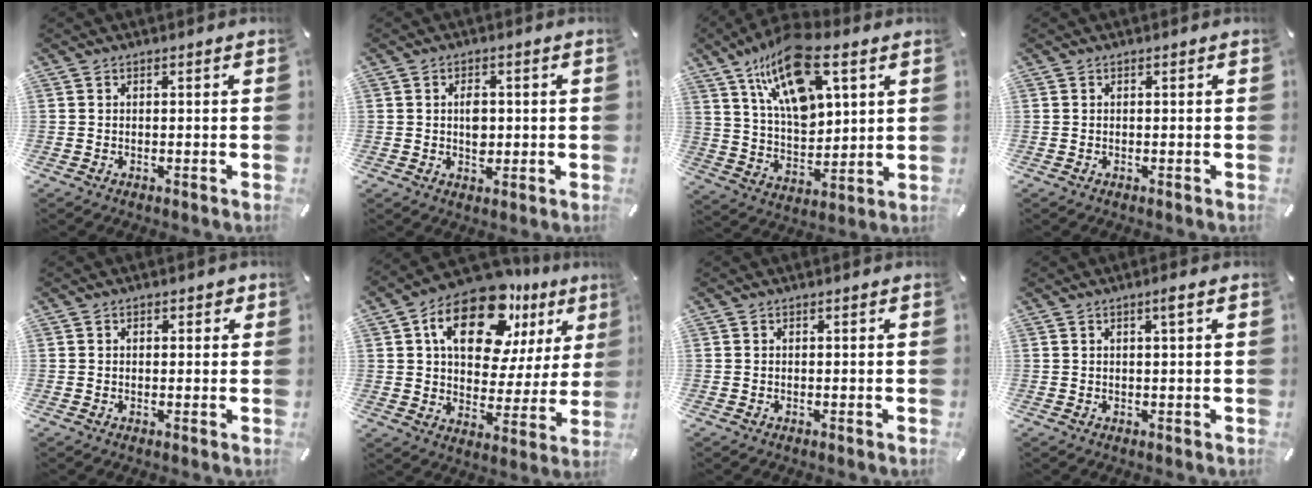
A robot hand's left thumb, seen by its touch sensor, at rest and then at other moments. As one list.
[{"total": 4.1, "force": [0.1, 2.8, 3.0], "torque": [-0.043, -0.001, -0.001]}, {"total": 17.1, "force": [9.6, 8.4, 11.4], "torque": [-0.220, -0.034, 0.166]}, {"total": 0.0}, {"total": 1.7, "force": [0.4, 1.2, 1.1], "torque": [-0.006, 0.002, 0.001]}, {"total": 19.0, "force": [10.8, 10.7, 11.4], "torque": [-0.179, -0.055, 0.186]}, {"total": 0.0}, {"total": 2.1, "force": [0.7, 0.1, 2.0], "torque": [-0.039, 0.001, 0.011]}]